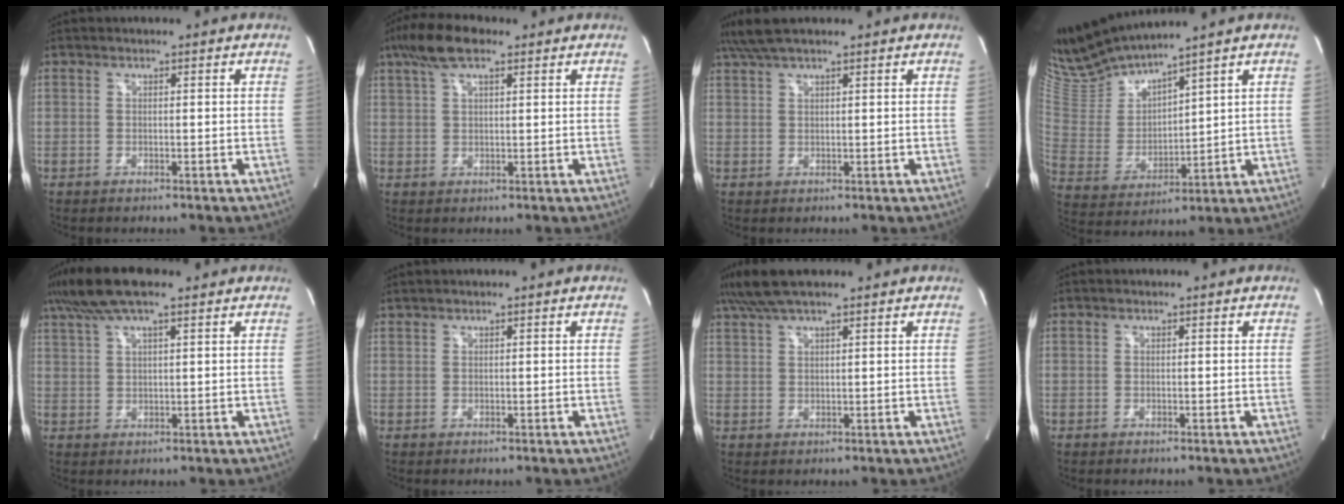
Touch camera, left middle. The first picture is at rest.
{"total": 7.2, "force": [4.5, 2.2, 5.1], "torque": [-0.109, 0.026, 0.084]}
{"total": 5.8, "force": [4.7, 0.7, 3.4], "torque": [-0.070, 0.034, 0.088]}
{"total": 10.9, "force": [10.4, -0.6, 3.3], "torque": [-0.086, -0.005, 0.224]}
{"total": 9.3, "force": [6.6, 1.7, 6.3], "torque": [-0.127, 0.034, 0.119]}
{"total": 0.7, "force": [0.7, -0.1, 0.1], "torque": [-0.010, 0.010, 0.020]}
{"total": 7.4, "force": [5.9, 1.1, 4.4], "torque": [-0.088, 0.041, 0.108]}
{"total": 0.0}